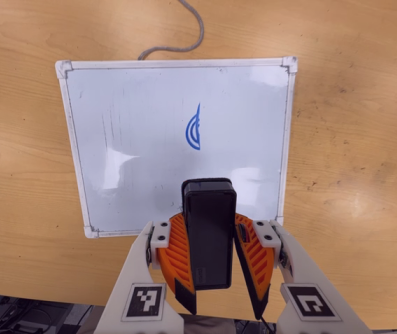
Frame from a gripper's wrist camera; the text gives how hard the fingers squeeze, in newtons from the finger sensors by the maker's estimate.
{"total": 9.4, "left": 9.3, "right": 9.6}